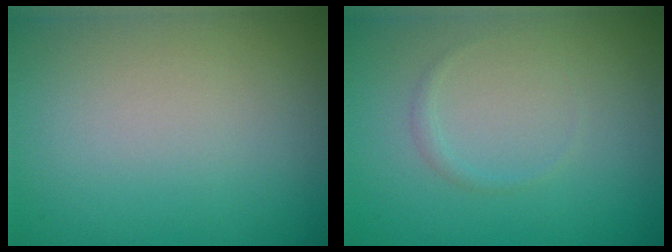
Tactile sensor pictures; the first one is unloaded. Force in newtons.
{"total": 0.6, "press": 0.6, "slide": 0.0}